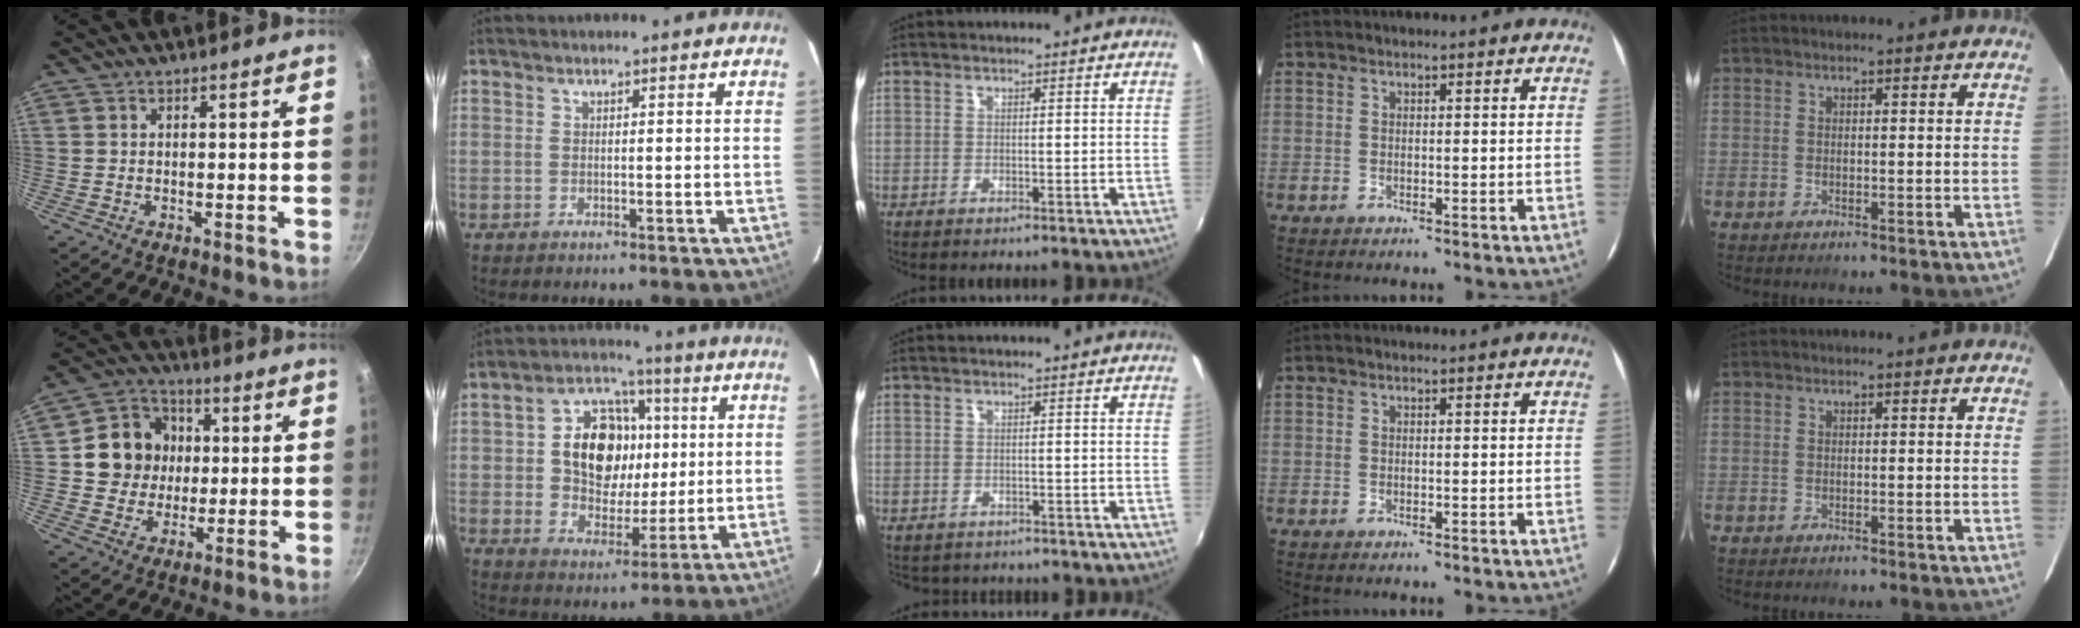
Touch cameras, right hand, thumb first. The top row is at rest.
{"thumb": {"total": 12.2, "force": [1.4, 11.2, 4.7], "torque": [-0.047, 0.018, 0.015]}, "index": {"total": 13.8, "force": [2.2, 10.5, 8.6], "torque": [-0.172, 0.027, 0.048]}, "middle": {"total": 3.2, "force": [-2.8, 1.5, 0.5], "torque": [-0.018, -0.012, -0.039]}}